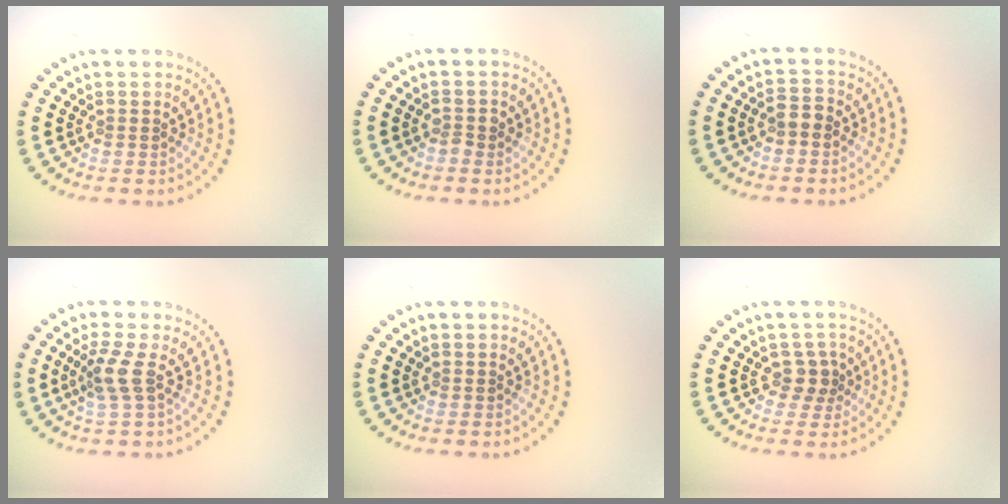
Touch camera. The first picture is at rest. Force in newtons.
{"total": 0.8, "press": 0.8, "slide": 0.2}
{"total": 1.4, "press": 1.4, "slide": 0.4}
{"total": 2.4, "press": 1.8, "slide": 1.6}
{"total": 0.0}
{"total": 1.8, "press": 1.4, "slide": 1.1}